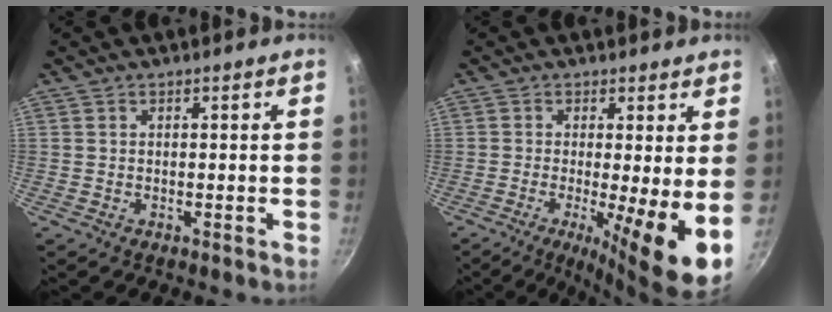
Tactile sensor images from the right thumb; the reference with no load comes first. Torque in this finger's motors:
{"motor_torque": [-0.33, 1.15, 0.08, 0.19, 0.16]}